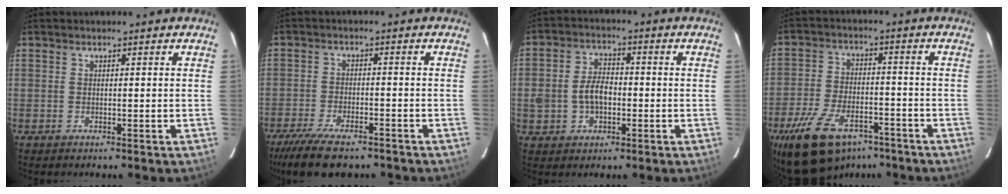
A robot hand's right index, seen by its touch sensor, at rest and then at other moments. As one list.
[{"total": 11.7, "force": [-9.4, 3.5, 6.2], "torque": [-0.147, -0.032, -0.160]}, {"total": 8.2, "force": [-1.5, 5.5, 6.0], "torque": [-0.123, 0.016, -0.020]}, {"total": 16.9, "force": [-11.2, 8.6, 9.3], "torque": [-0.203, -0.016, -0.186]}]